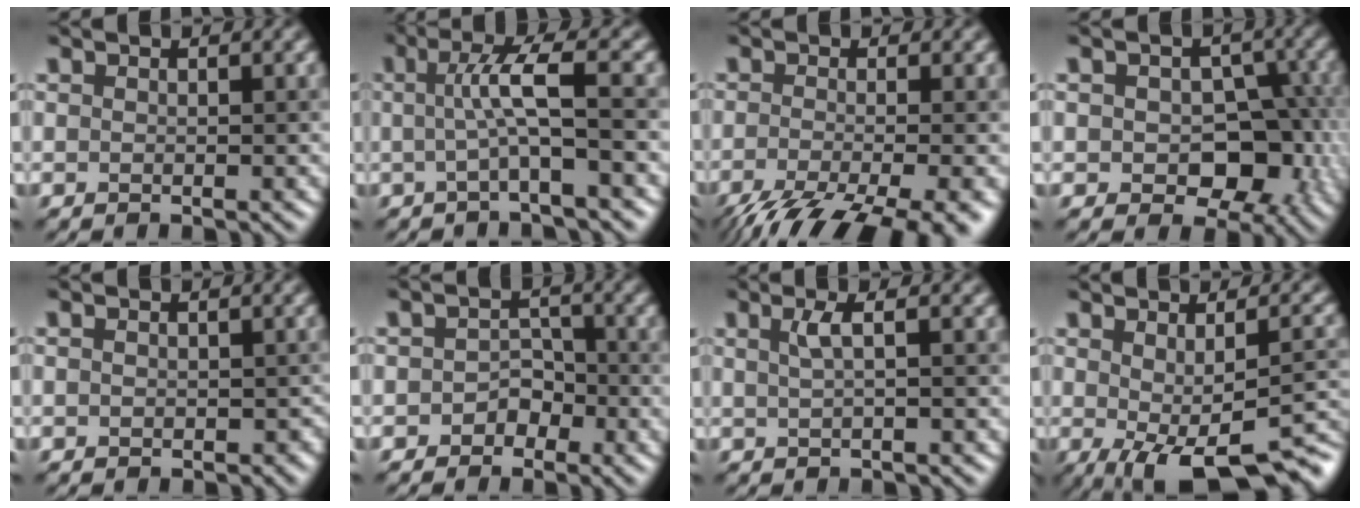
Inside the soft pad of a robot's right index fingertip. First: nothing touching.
{"total": 3.6, "force": [0.0, 0.3, 3.6], "torque": [-0.075, 0.002, -0.001]}
{"total": 10.2, "force": [-6.2, 3.1, 7.5], "torque": [-0.126, -0.027, -0.095]}
{"total": 6.8, "force": [-1.4, 4.6, 4.7], "torque": [-0.049, -0.009, -0.015]}
{"total": 0.9, "force": [-0.4, 0.7, 0.3], "torque": [-0.009, -0.006, 0.002]}
{"total": 1.6, "force": [-1.0, 1.3, 0.2], "torque": [-0.008, 0.005, -0.015]}
{"total": 1.6, "force": [0.5, 0.5, 1.4], "torque": [-0.032, 0.005, 0.009]}
{"total": 8.3, "force": [-2.6, 3.0, 7.3], "torque": [-0.104, -0.022, -0.022]}